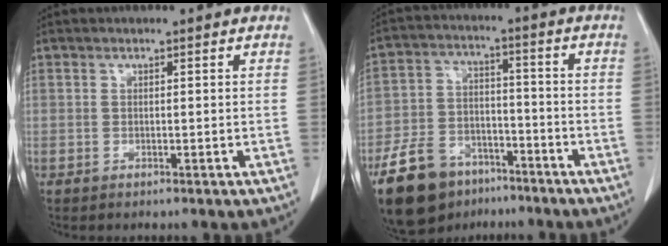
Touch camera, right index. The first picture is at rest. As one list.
[{"total": 14.0, "force": [-9.7, 8.1, 6.0], "torque": [-0.121, 0.010, -0.162]}]